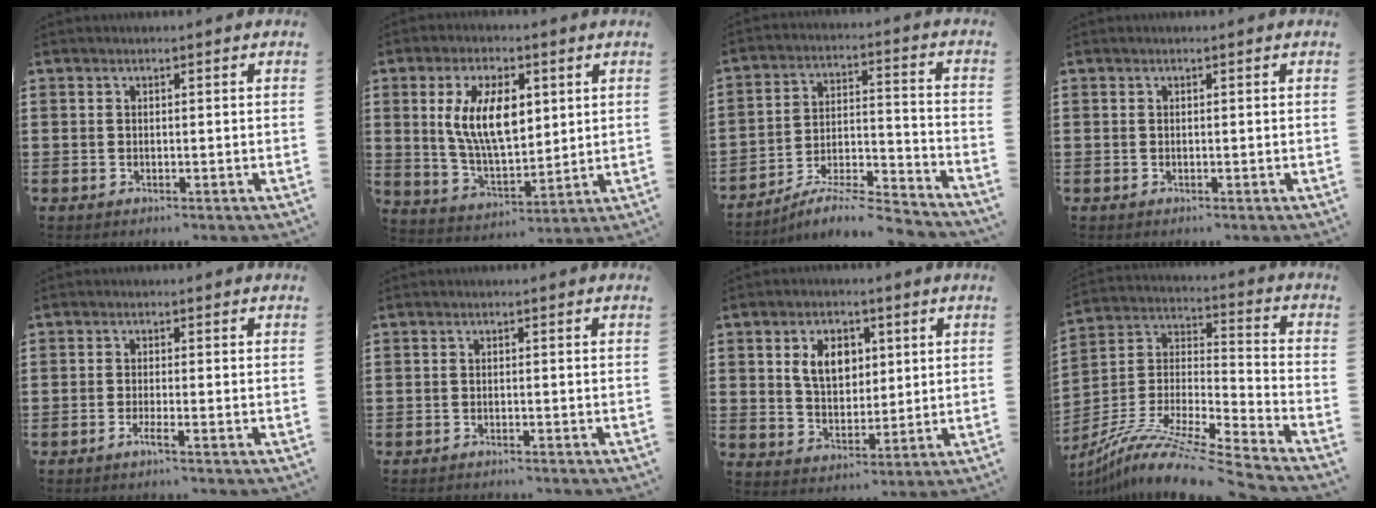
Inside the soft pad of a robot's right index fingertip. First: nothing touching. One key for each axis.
{"total": 10.6, "fx": 2.8, "fy": 5.1, "fz": 8.9, "tx": -0.183, "ty": 0.005, "tz": 0.047}
{"total": 7.0, "fx": -6.5, "fy": 0.3, "fz": 2.5, "tx": -0.038, "ty": -0.003, "tz": -0.129}
{"total": 0.0}
{"total": 1.8, "fx": -1.2, "fy": -0.1, "fz": 1.3, "tx": -0.029, "ty": -0.006, "tz": -0.024}
{"total": 0.9, "fx": -0.9, "fy": -0.1, "fz": 0.1, "tx": -0.004, "ty": -0.001, "tz": -0.017}
{"total": 6.2, "fx": 2.0, "fy": 4.3, "fz": 4.0, "tx": -0.087, "ty": 0.012, "tz": 0.033}
{"total": 11.2, "fx": -9.5, "fy": 0.6, "fz": 6.0, "tx": -0.119, "ty": 0.000, "tz": -0.189}